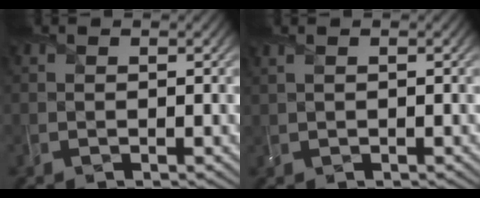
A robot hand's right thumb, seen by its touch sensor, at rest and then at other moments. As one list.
[{"total": 0.7, "force": [0.5, -0.2, 0.5], "torque": [-0.019, 0.005, 0.015]}]